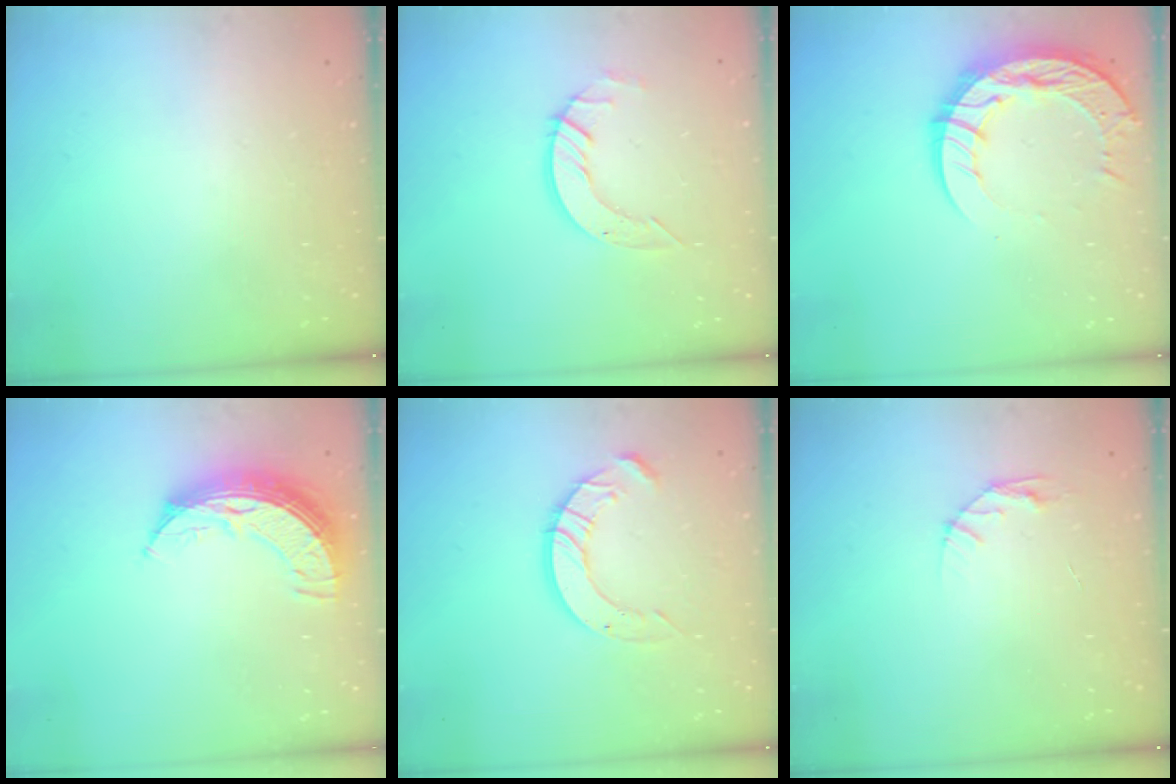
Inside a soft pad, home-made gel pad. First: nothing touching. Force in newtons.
{"total": 6.1, "press": 6.1, "slide": 0.5}
{"total": 14.0, "press": 14.0, "slide": 1.3}
{"total": 10.6, "press": 10.6, "slide": 1.0}
{"total": 8.3, "press": 8.3, "slide": 0.8}
{"total": 5.3, "press": 5.3, "slide": 0.6}